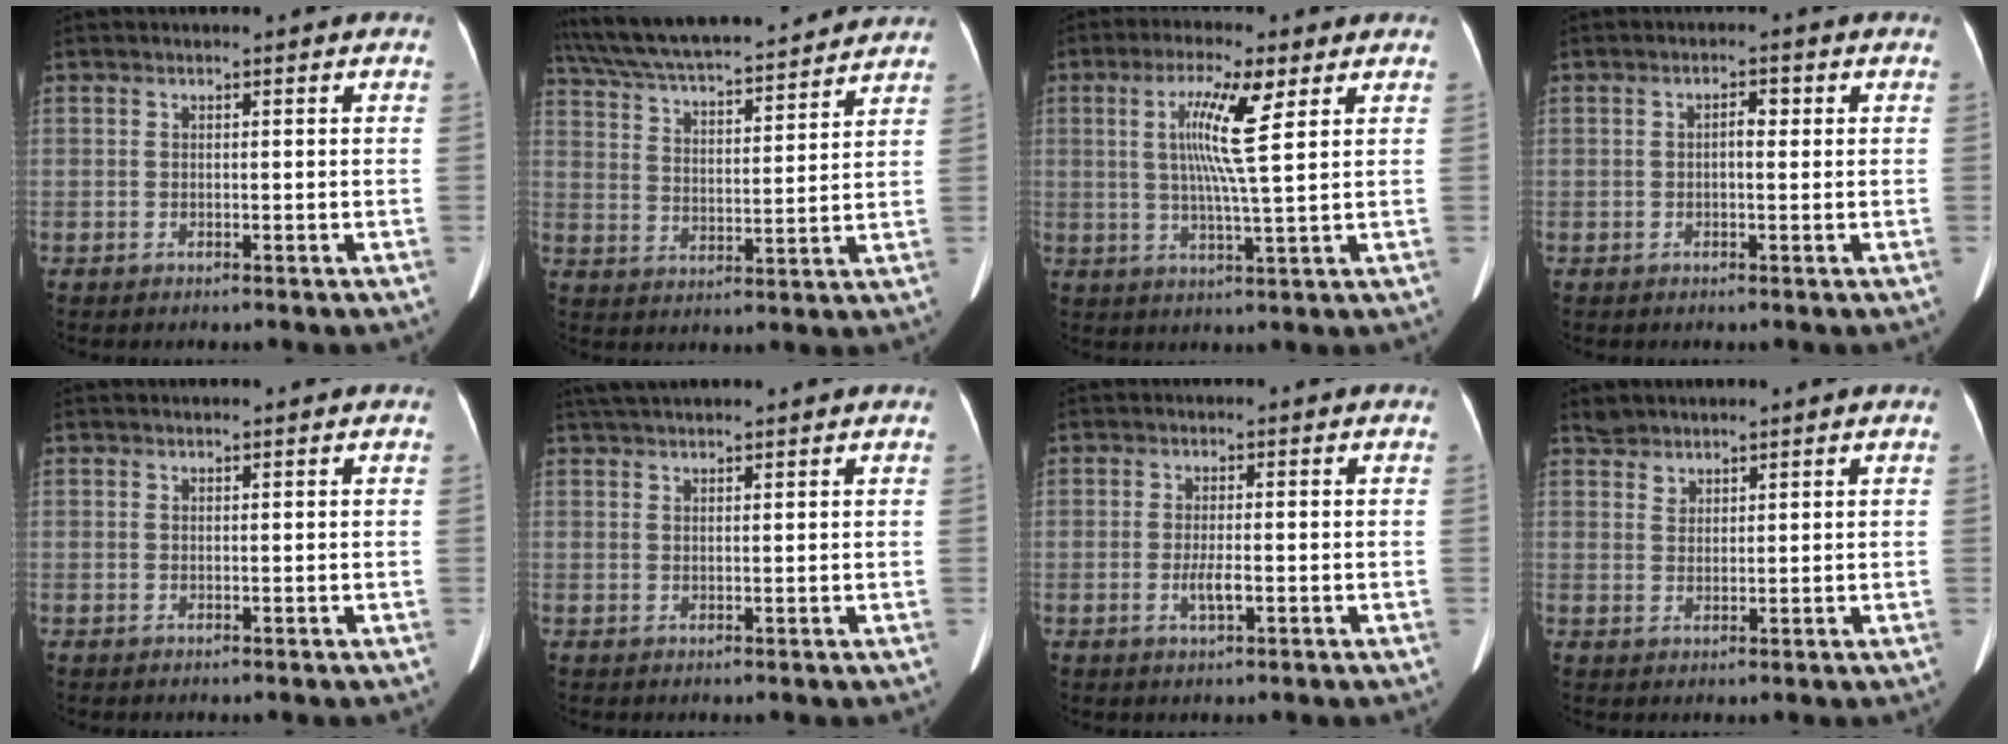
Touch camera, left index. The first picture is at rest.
{"total": 21.4, "force": [19.4, 2.5, 8.8], "torque": [-0.156, 0.020, 0.292]}
{"total": 8.4, "force": [2.2, -0.4, 8.1], "torque": [-0.149, -0.004, 0.042]}
{"total": 1.7, "force": [-0.3, 0.6, 1.6], "torque": [-0.023, -0.001, 0.000]}
{"total": 1.1, "force": [1.0, 0.1, 0.5], "torque": [-0.006, 0.010, 0.015]}
{"total": 7.7, "force": [6.7, 0.5, 3.8], "torque": [-0.060, 0.030, 0.101]}
{"total": 2.2, "force": [-1.0, 0.2, 1.9], "torque": [-0.034, -0.010, -0.012]}
{"total": 2.1, "force": [1.9, 0.9, 0.0], "torque": [0.002, 0.008, 0.041]}